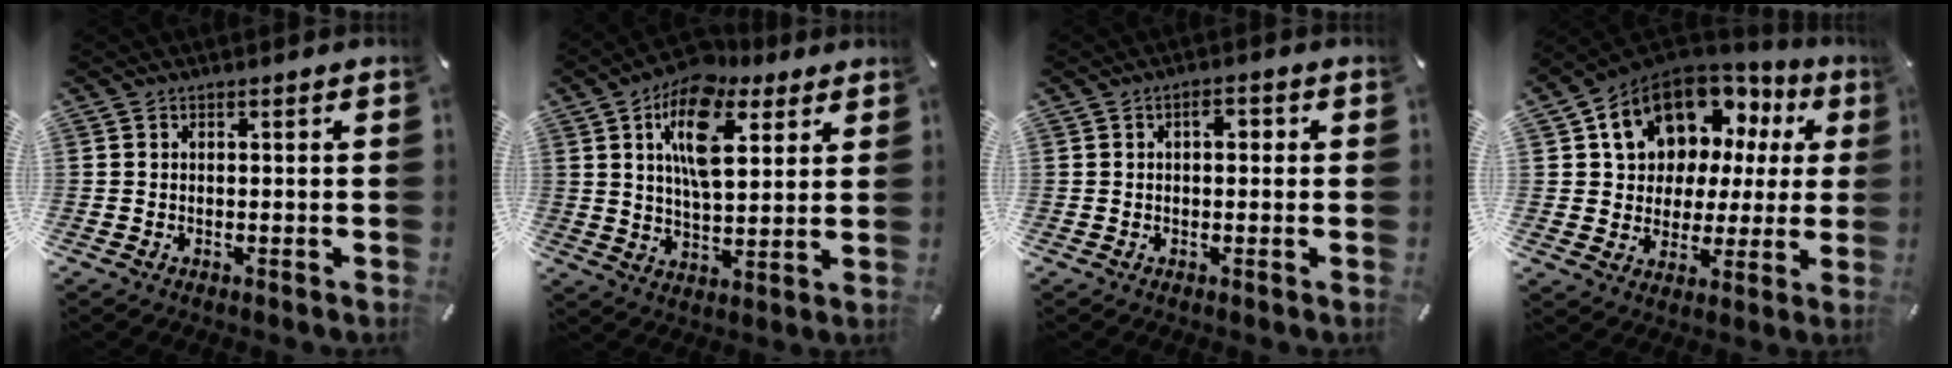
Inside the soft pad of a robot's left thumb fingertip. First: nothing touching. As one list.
[{"total": 16.0, "force": [7.4, 8.5, 11.4], "torque": [-0.207, -0.015, 0.124]}, {"total": 2.8, "force": [0.5, 1.5, 2.3], "torque": [-0.032, 0.006, 0.001]}, {"total": 15.7, "force": [9.1, 10.7, 7.0], "torque": [-0.136, -0.052, 0.170]}]